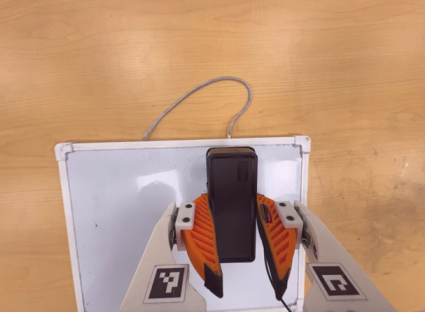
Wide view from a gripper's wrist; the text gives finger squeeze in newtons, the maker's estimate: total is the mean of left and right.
{"total": 9.7, "left": 7.8, "right": 11.5}